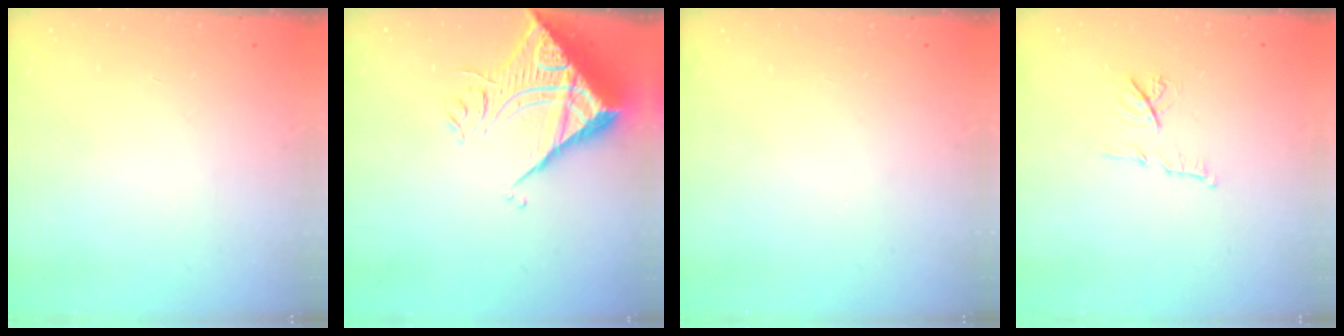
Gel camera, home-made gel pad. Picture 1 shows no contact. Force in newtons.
{"total": 12.1, "press": 12.0, "slide": 1.2}
{"total": 0.0}
{"total": 7.5, "press": 7.5, "slide": 0.7}